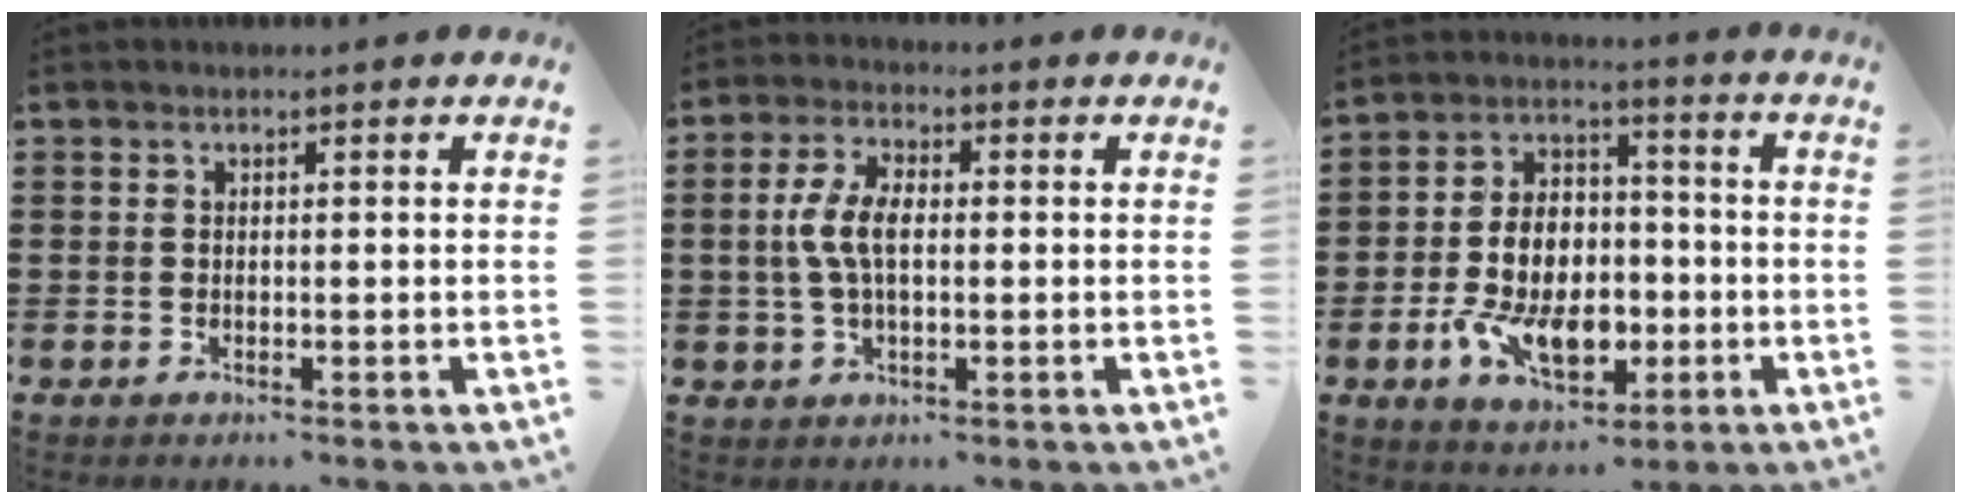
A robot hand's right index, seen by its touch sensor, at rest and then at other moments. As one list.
[{"total": 5.7, "force": [0.1, 2.1, 5.2], "torque": [-0.123, -0.001, -0.007]}, {"total": 10.8, "force": [-2.9, 7.2, 7.4], "torque": [-0.146, 0.008, -0.051]}]